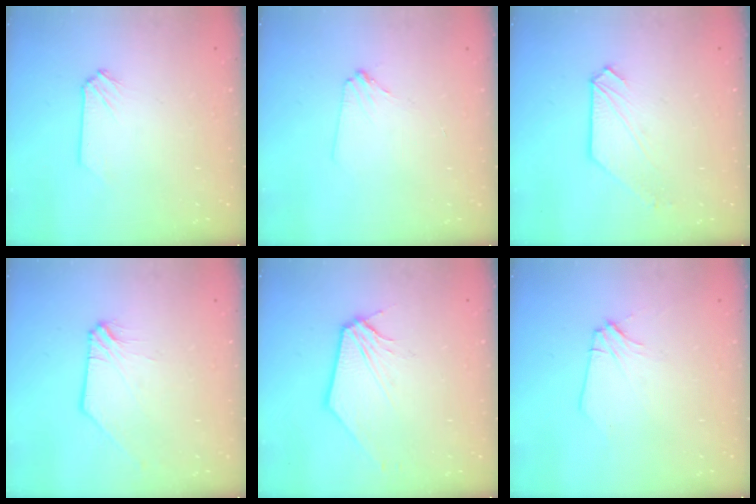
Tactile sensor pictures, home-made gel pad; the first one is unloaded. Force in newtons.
{"total": 2.3, "press": 2.3, "slide": 0.2}
{"total": 2.2, "press": 2.2, "slide": 0.3}
{"total": 0.9, "press": 0.9, "slide": 0.1}
{"total": 1.8, "press": 1.8, "slide": 0.3}
{"total": 2.2, "press": 2.2, "slide": 0.3}